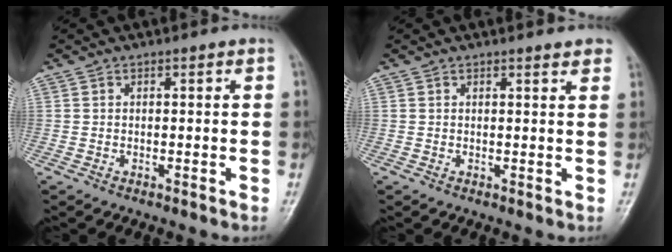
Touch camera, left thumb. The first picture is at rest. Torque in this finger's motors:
{"motor_torque": [0.41, 0.50, 0.10, 0.13, -0.02]}